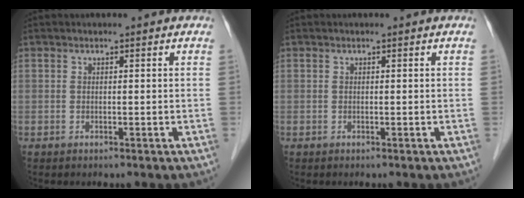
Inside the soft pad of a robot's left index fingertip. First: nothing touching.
{"total": 0.0}